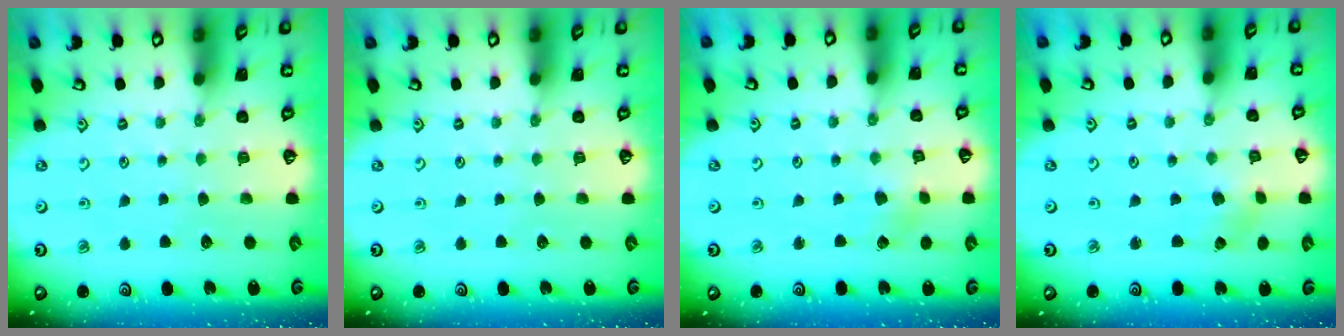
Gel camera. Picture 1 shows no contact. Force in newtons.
{"total": 0.0}
{"total": 2.3, "press": 2.3, "slide": 0.4}
{"total": 2.9, "press": 2.9, "slide": 0.4}